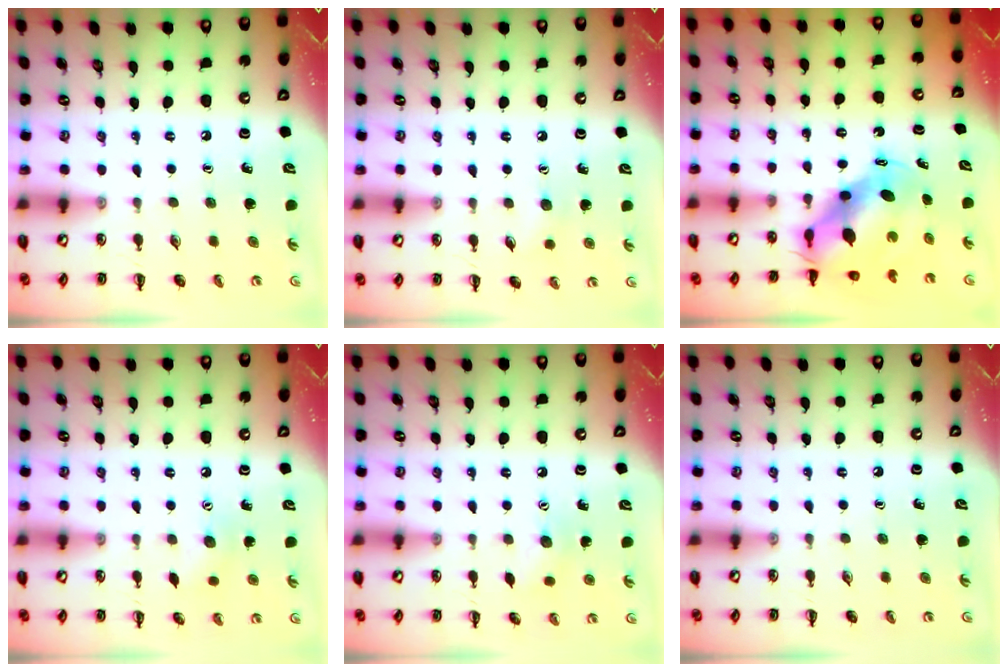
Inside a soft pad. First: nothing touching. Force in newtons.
{"total": 4.8, "press": 4.6, "slide": 1.0}
{"total": 7.1, "press": 7.0, "slide": 1.5}
{"total": 5.2, "press": 5.1, "slide": 1.1}
{"total": 6.9, "press": 6.8, "slide": 1.4}
{"total": 0.0}